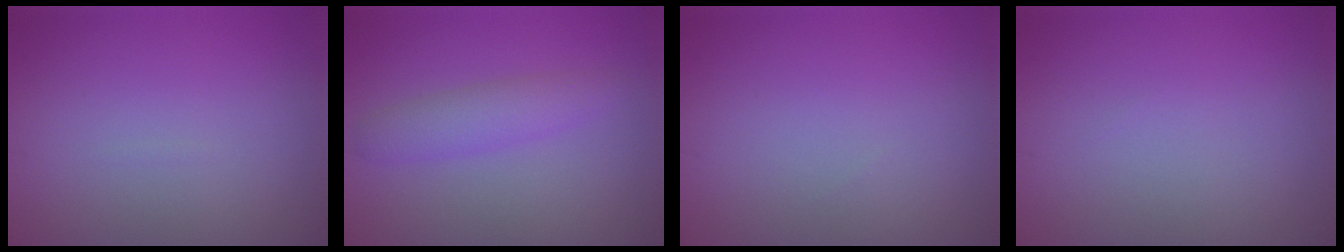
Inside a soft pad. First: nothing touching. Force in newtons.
{"total": 2.4, "press": 2.4, "slide": 0.1}
{"total": 0.0}
{"total": 0.0}